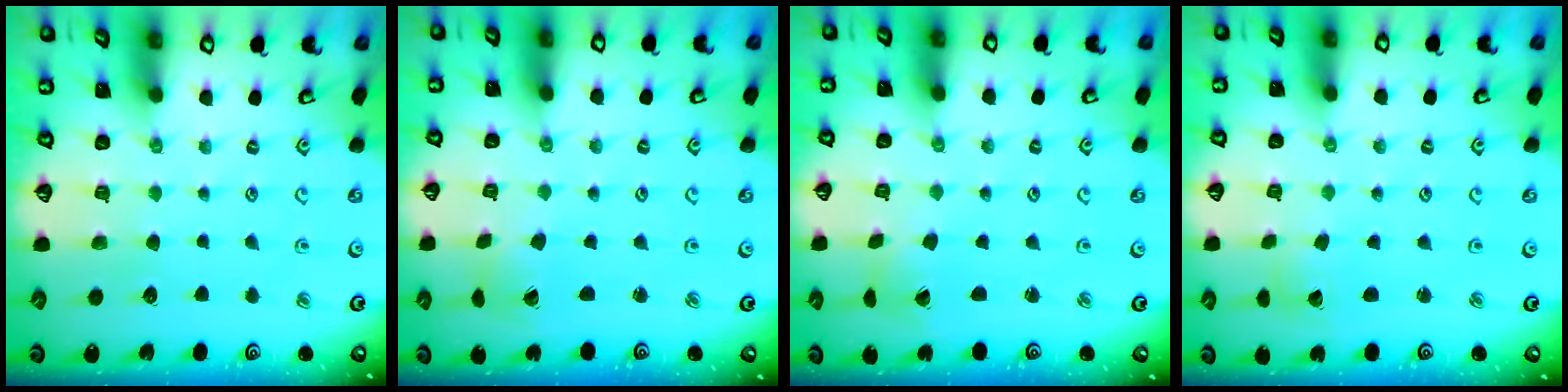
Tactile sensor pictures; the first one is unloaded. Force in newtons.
{"total": 1.1, "press": 1.1, "slide": 0.1}
{"total": 1.3, "press": 1.3, "slide": 0.3}
{"total": 2.3, "press": 2.3, "slide": 0.2}